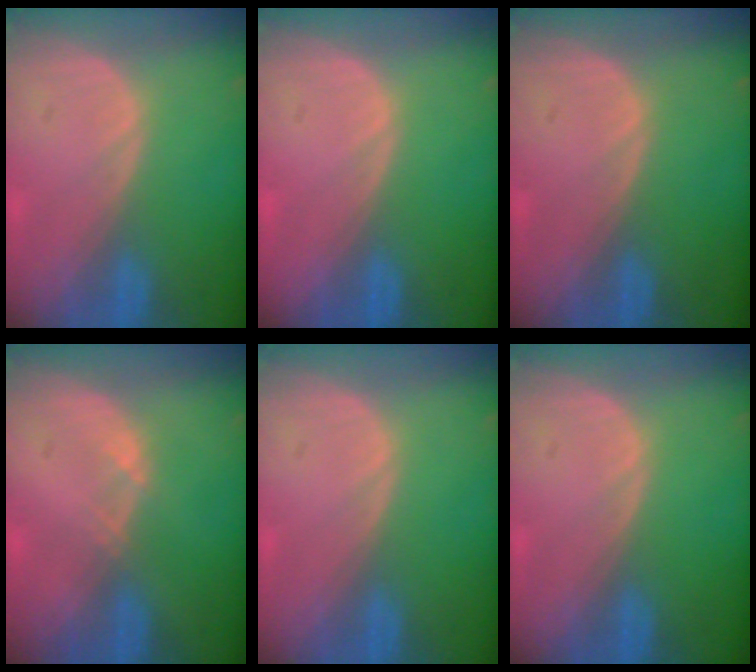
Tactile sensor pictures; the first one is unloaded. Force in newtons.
{"total": 0.0}
{"total": 0.0}
{"total": 0.8, "press": 0.8, "slide": 0.1}
{"total": 0.0}
{"total": 0.0}